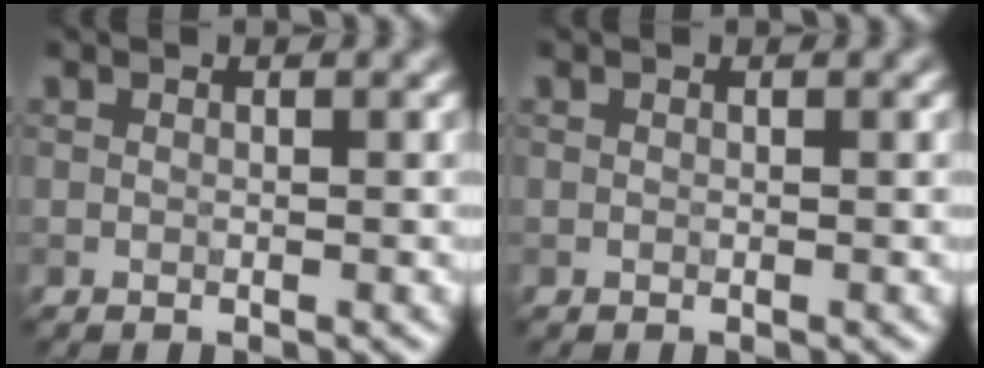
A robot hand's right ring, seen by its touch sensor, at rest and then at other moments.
{"total": 0.0}